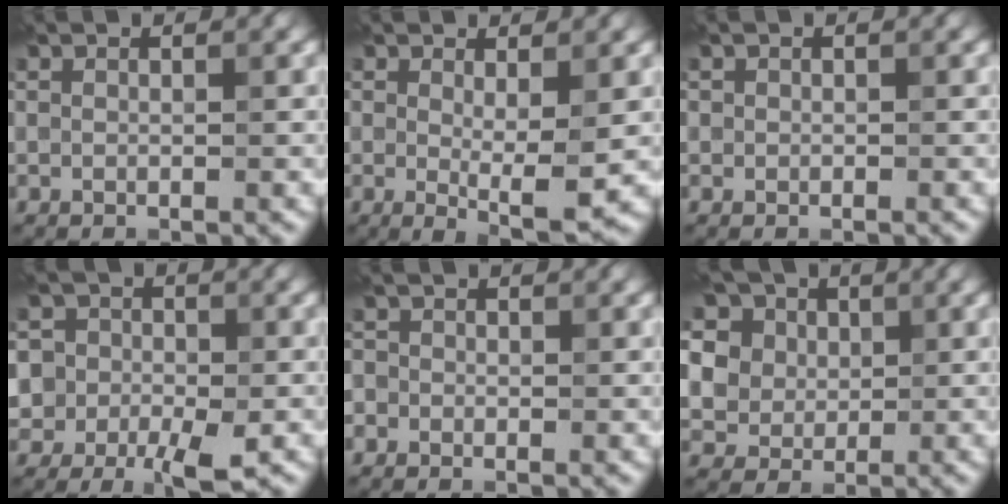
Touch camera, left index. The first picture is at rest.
{"total": 3.8, "force": [0.1, 1.0, 3.7], "torque": [-0.059, -0.013, 0.004]}
{"total": 0.6, "force": [0.0, 0.6, 0.0], "torque": [0.010, -0.002, -0.002]}
{"total": 8.2, "force": [-2.7, 6.7, 3.8], "torque": [-0.055, -0.001, -0.071]}
{"total": 1.3, "force": [-0.1, 1.3, 0.3], "torque": [0.009, 0.004, -0.015]}
{"total": 17.9, "force": [7.6, 13.8, 8.5], "torque": [-0.222, 0.052, 0.110]}